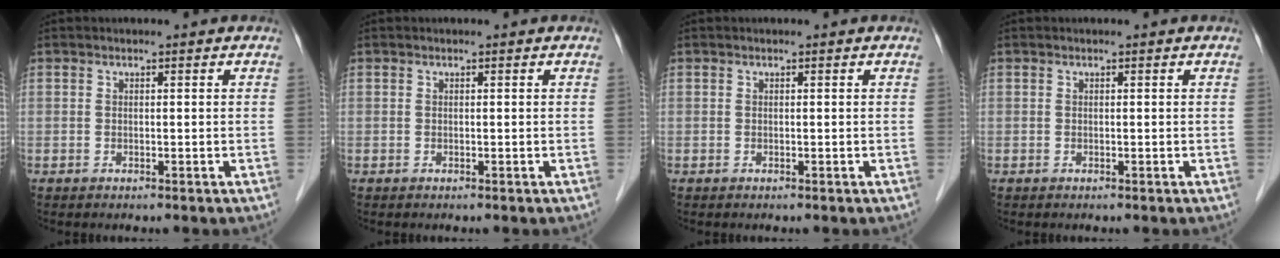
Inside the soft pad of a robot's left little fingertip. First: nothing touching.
{"total": 0.0}
{"total": 0.0}
{"total": 0.0}